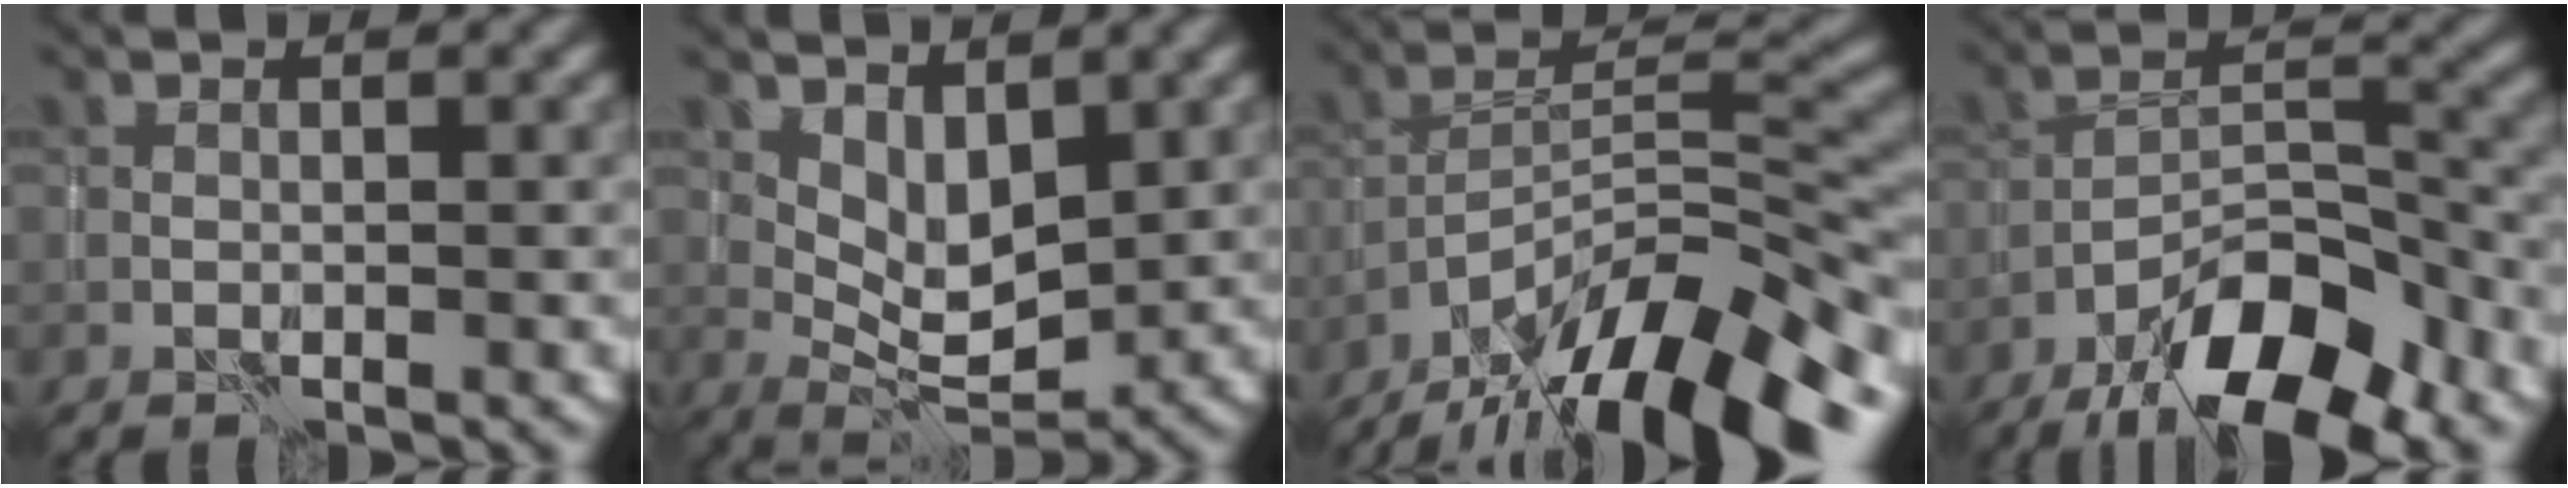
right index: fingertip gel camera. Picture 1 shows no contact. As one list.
[{"total": 3.8, "force": [2.0, 1.6, 2.8], "torque": [-0.042, -0.008, 0.040]}, {"total": 13.8, "force": [-10.7, 3.0, 8.2], "torque": [-0.140, 0.020, -0.186]}, {"total": 10.4, "force": [-7.3, 3.2, 6.8], "torque": [-0.106, 0.016, -0.132]}]